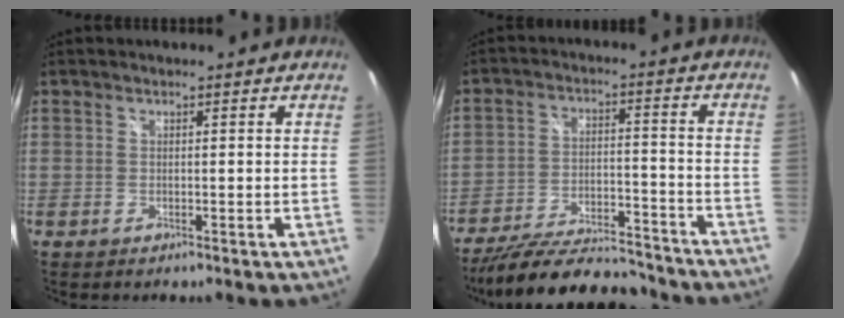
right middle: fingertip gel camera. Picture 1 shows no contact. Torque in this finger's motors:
{"motor_torque": [1.08, -1.05, 0.25, 0.11]}